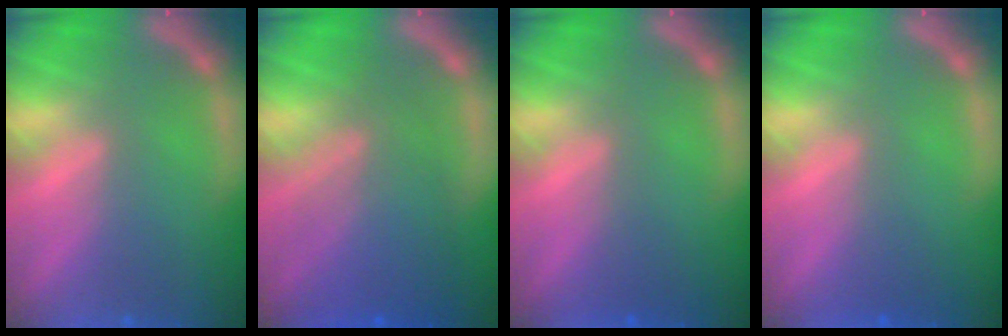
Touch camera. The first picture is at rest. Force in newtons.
{"total": 7.5}
{"total": 1.0}
{"total": 1.0}